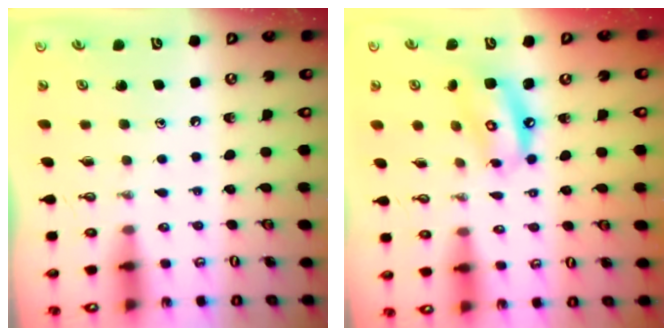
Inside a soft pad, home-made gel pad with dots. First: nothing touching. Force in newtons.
{"total": 10.9, "press": 10.8, "slide": 1.1}